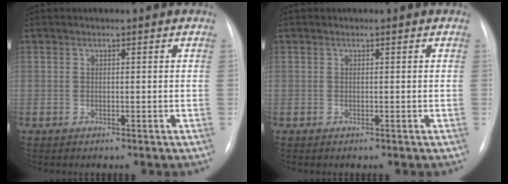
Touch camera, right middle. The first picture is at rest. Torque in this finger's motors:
{"motor_torque": [-0.01, 0.00, 0.00, 0.00]}